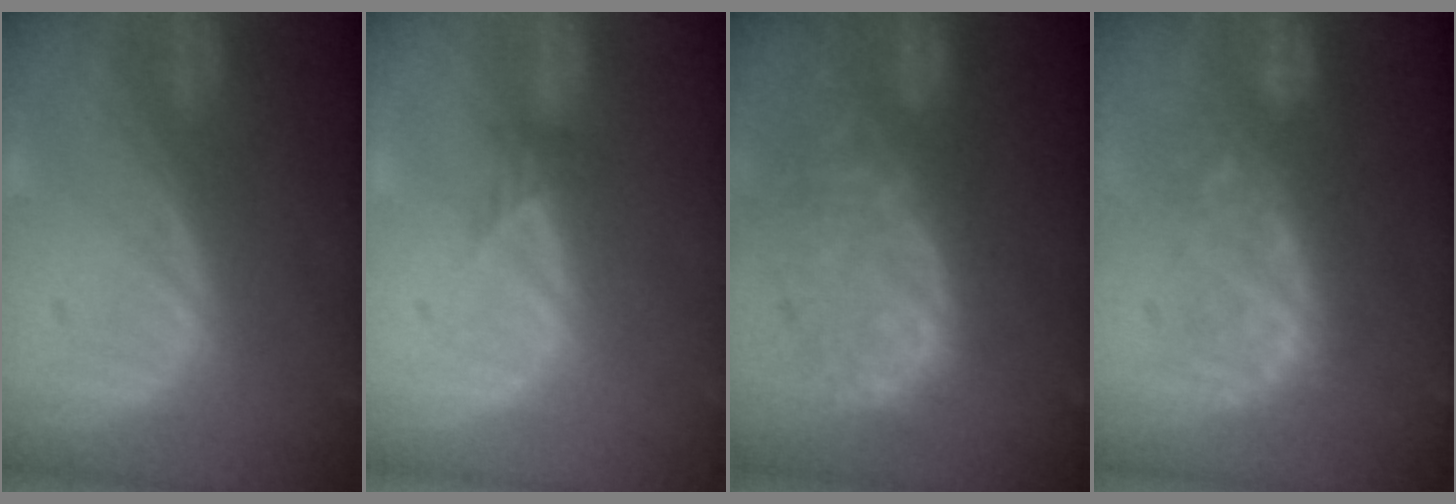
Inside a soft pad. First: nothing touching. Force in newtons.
{"total": 1.3, "press": 1.0, "slide": 0.8}
{"total": 11.2, "press": 9.6, "slide": 5.7}
{"total": 8.1, "press": 7.8, "slide": 2.2}